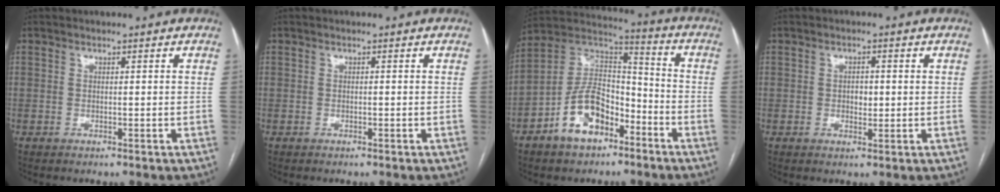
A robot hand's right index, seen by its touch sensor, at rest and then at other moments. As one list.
[{"total": 0.0}, {"total": 12.6, "force": [-6.5, 6.9, 8.3], "torque": [-0.171, 0.026, -0.116]}, {"total": 2.3, "force": [0.2, 1.4, 1.8], "torque": [-0.028, 0.001, 0.004]}]